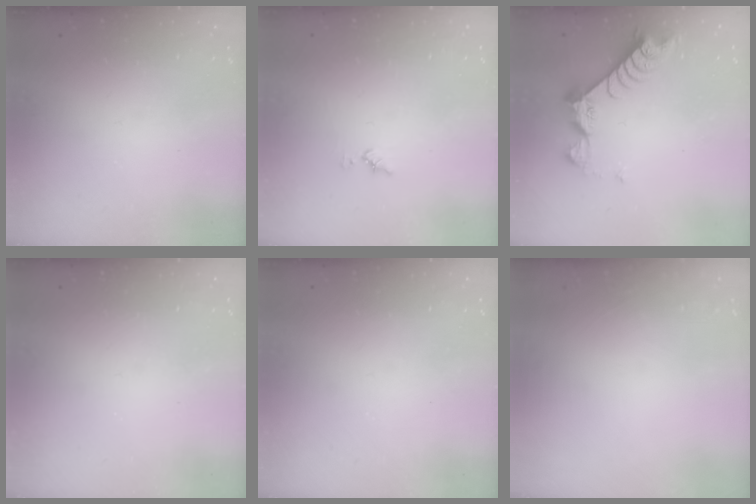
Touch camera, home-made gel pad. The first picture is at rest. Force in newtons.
{"total": 5.6, "press": 5.6, "slide": 0.5}
{"total": 8.6, "press": 8.5, "slide": 0.7}
{"total": 0.0}
{"total": 0.0}
{"total": 0.0}